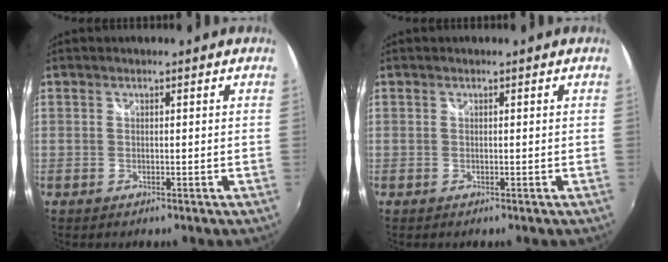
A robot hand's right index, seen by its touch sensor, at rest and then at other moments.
{"total": 0.0}